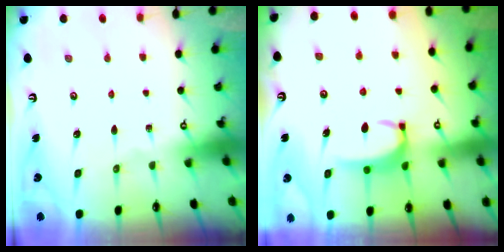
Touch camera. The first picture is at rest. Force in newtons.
{"total": 3.4, "press": 3.3, "slide": 0.4}